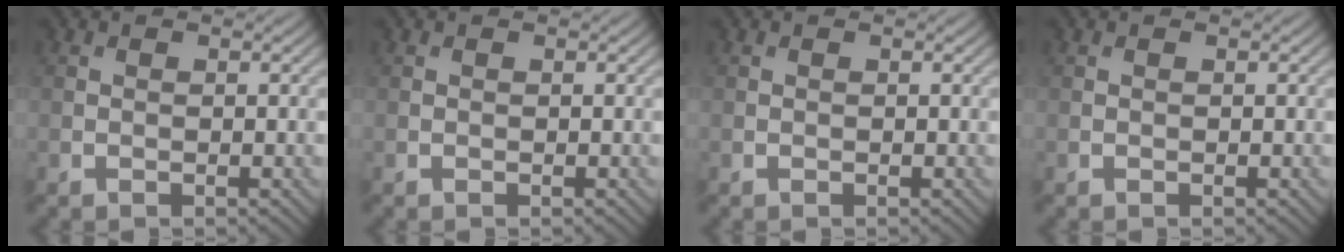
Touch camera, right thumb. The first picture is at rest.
{"total": 0.0}
{"total": 0.0}
{"total": 0.0}